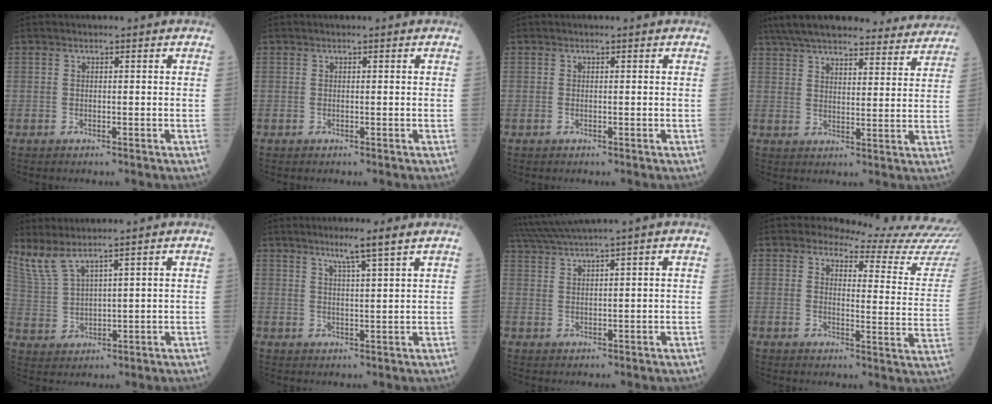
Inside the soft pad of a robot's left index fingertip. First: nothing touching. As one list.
[{"total": 0.0}, {"total": 0.0}, {"total": 26.2, "force": [23.3, 5.9, 10.5], "torque": [-0.171, 0.013, 0.300]}, {"total": 5.1, "force": [4.4, -0.1, 2.4], "torque": [-0.074, 0.001, 0.108]}, {"total": 4.2, "force": [2.9, -1.0, 2.8], "torque": [-0.052, -0.004, 0.053]}, {"total": 5.1, "force": [4.1, -1.7, 2.6], "torque": [-0.061, 0.012, 0.086]}, {"total": 15.5, "force": [15.3, 0.3, 2.8], "torque": [-0.025, -0.123, 0.147]}]